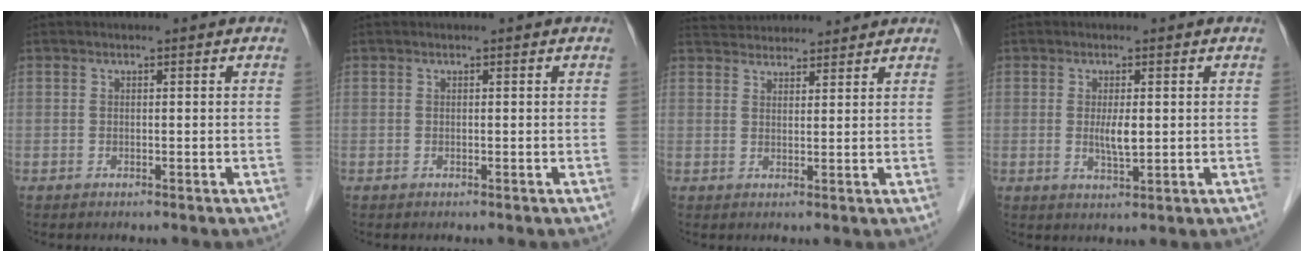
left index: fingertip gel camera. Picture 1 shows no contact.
{"total": 0.0}
{"total": 8.0, "force": [7.6, 1.7, 1.5], "torque": [-0.023, 0.032, 0.114]}
{"total": 3.0, "force": [0.2, 0.7, 2.9], "torque": [-0.056, -0.006, 0.005]}